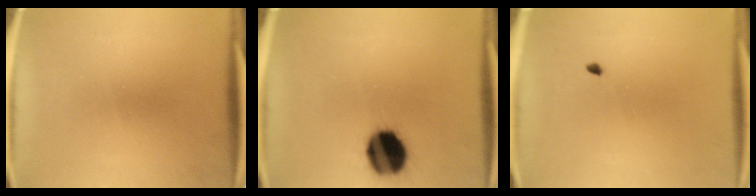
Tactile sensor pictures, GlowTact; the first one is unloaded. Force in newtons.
{"total": 14.9}
{"total": 0.6}